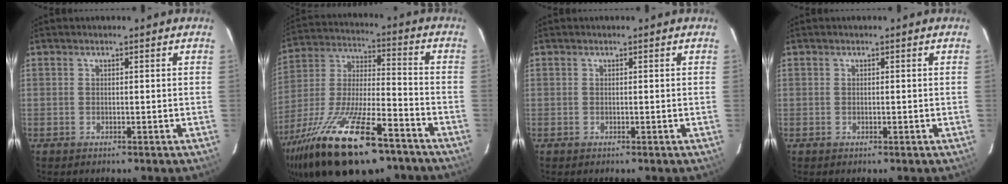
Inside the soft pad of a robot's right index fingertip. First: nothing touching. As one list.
[{"total": 23.1, "force": [-15.1, 5.5, 16.7], "torque": [-0.323, -0.031, -0.264]}, {"total": 0.0}, {"total": 0.0}]